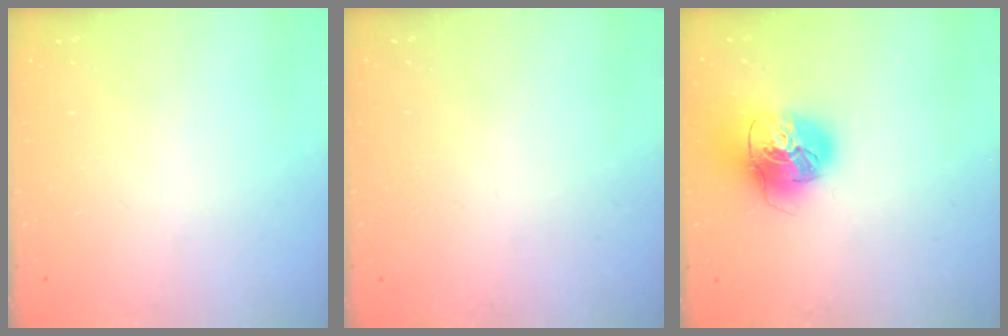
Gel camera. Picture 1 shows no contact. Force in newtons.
{"total": 0.7, "press": 0.7, "slide": 0.3}
{"total": 16.2, "press": 16.1, "slide": 2.0}